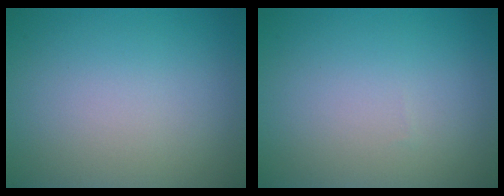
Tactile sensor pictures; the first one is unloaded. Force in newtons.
{"total": 0.0}